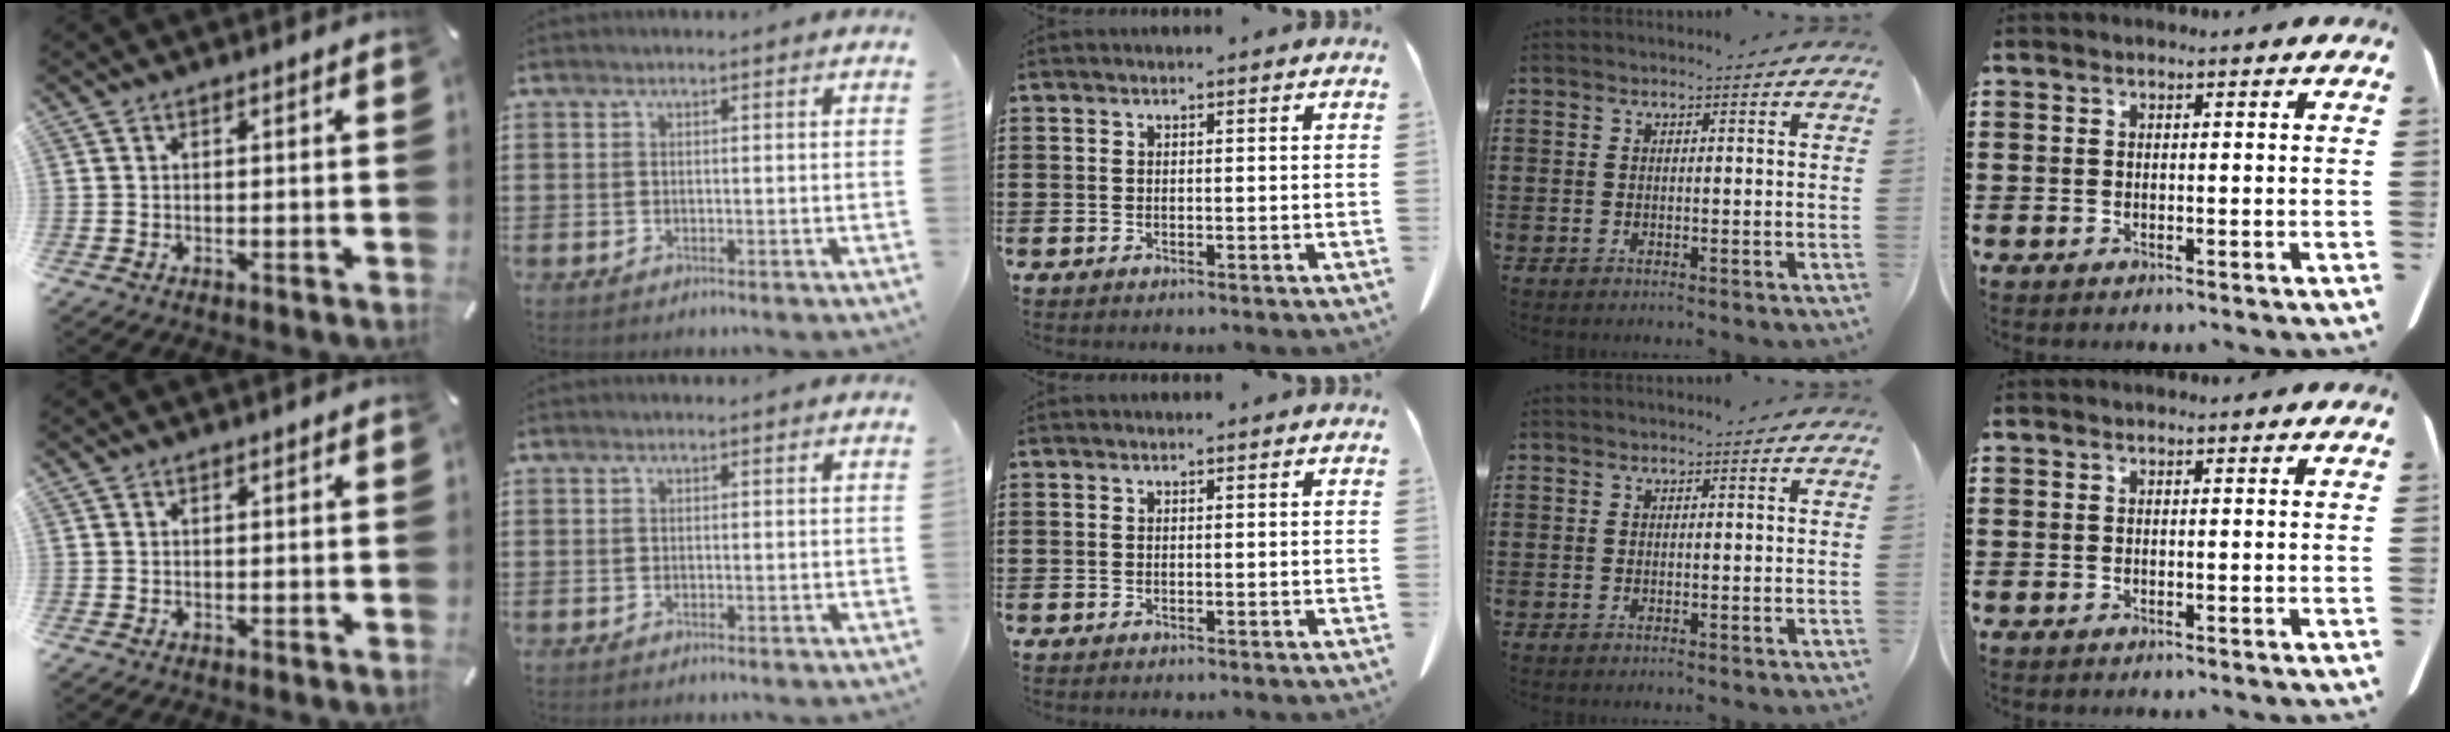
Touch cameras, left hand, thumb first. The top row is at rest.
{}